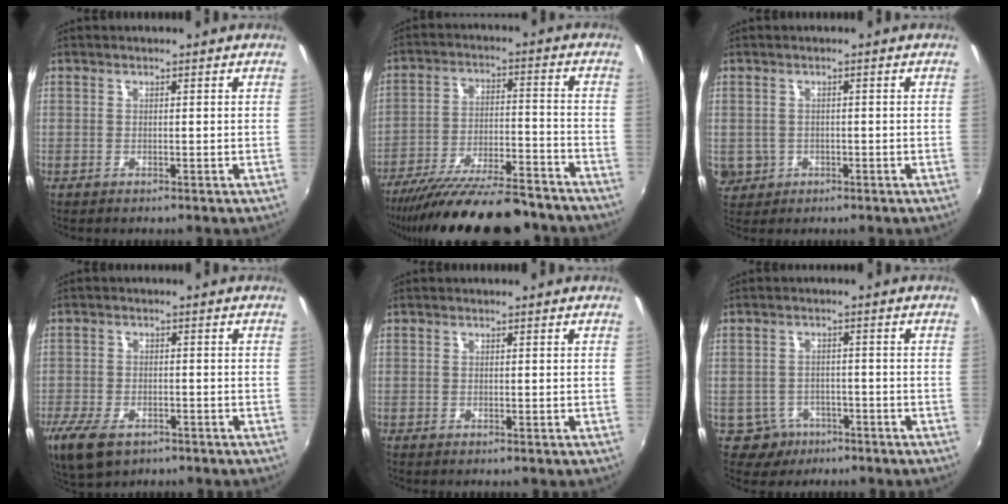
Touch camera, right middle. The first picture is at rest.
{"total": 23.0, "force": [-19.8, 4.7, 10.8], "torque": [-0.195, -0.038, -0.290]}
{"total": 5.3, "force": [-0.9, 4.9, 1.7], "torque": [-0.048, -0.002, -0.002]}
{"total": 9.9, "force": [-6.1, 5.2, 5.8], "torque": [-0.141, -0.029, -0.109]}
{"total": 0.0}
{"total": 4.8, "force": [-2.9, 3.7, 0.6], "torque": [-0.024, 0.008, -0.040]}